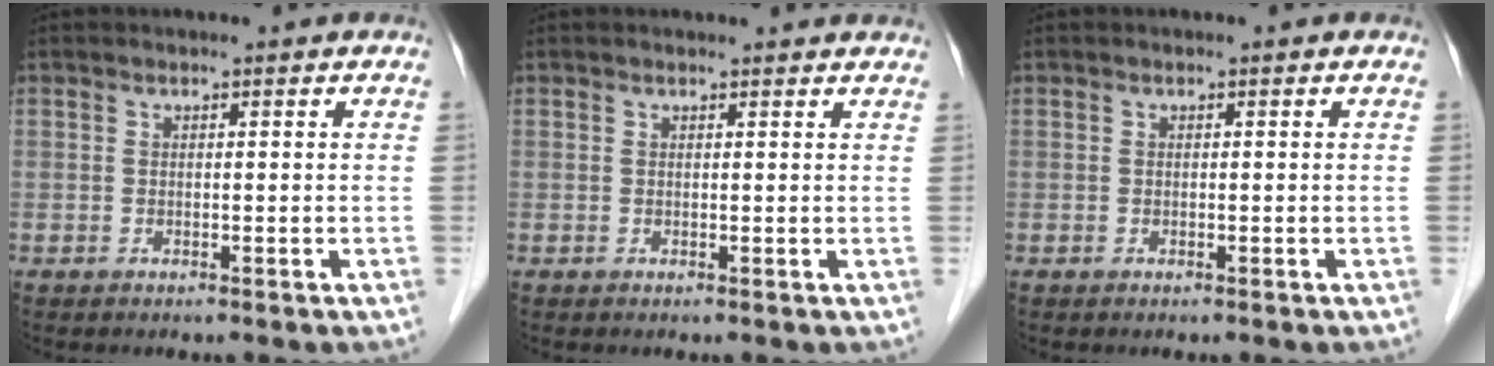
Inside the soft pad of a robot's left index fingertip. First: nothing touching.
{"total": 3.0, "force": [3.0, 0.4, 0.5], "torque": [-0.013, 0.008, 0.025]}
{"total": 0.0}